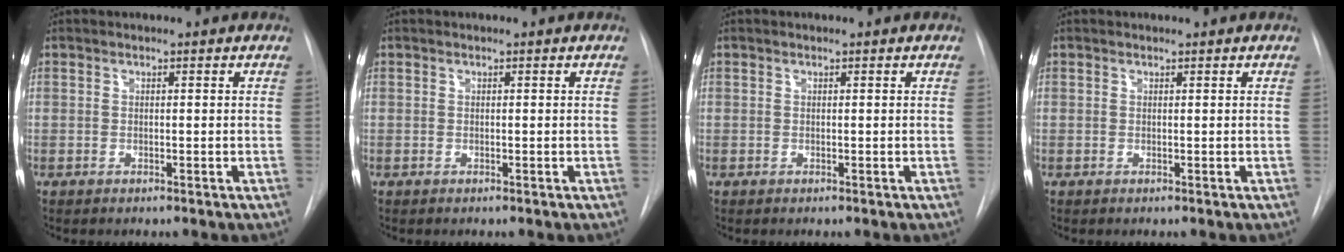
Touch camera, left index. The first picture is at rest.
{"total": 0.0}
{"total": 0.0}
{"total": 0.0}